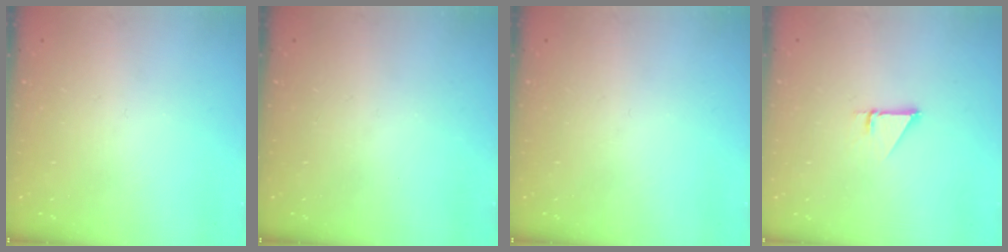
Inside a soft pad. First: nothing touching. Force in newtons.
{"total": 0.0}
{"total": 0.0}
{"total": 1.0, "press": 1.0, "slide": 0.1}